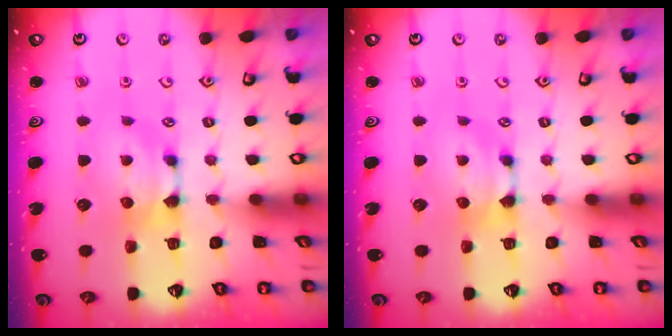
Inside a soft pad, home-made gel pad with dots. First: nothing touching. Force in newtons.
{"total": 0.0}